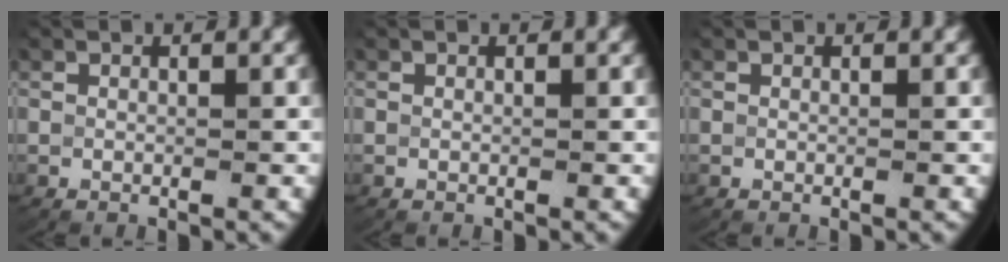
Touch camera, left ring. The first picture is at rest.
{"total": 0.0}
{"total": 0.0}